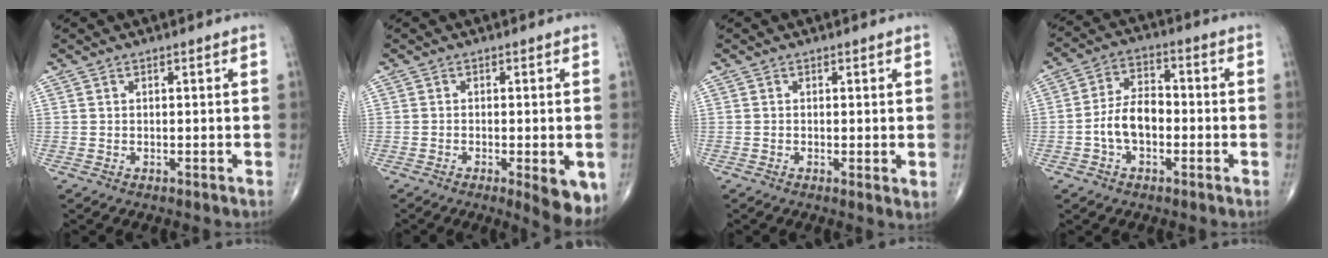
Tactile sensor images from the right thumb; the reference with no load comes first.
{"total": 7.5, "force": [-2.7, 2.1, 6.6], "torque": [-0.075, -0.010, -0.036]}
{"total": 1.8, "force": [0.0, 0.5, 1.7], "torque": [-0.031, -0.008, -0.006]}
{"total": 8.2, "force": [-2.0, 5.0, 6.1], "torque": [-0.107, 0.030, -0.045]}